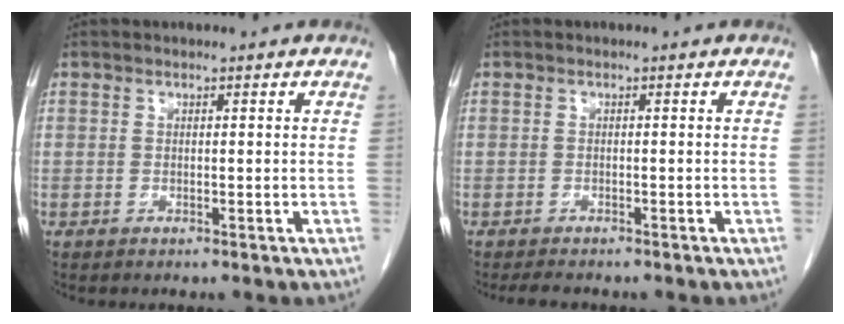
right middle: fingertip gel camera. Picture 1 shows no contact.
{"total": 2.2, "force": [-1.9, 0.7, 0.9], "torque": [-0.019, -0.006, -0.026]}